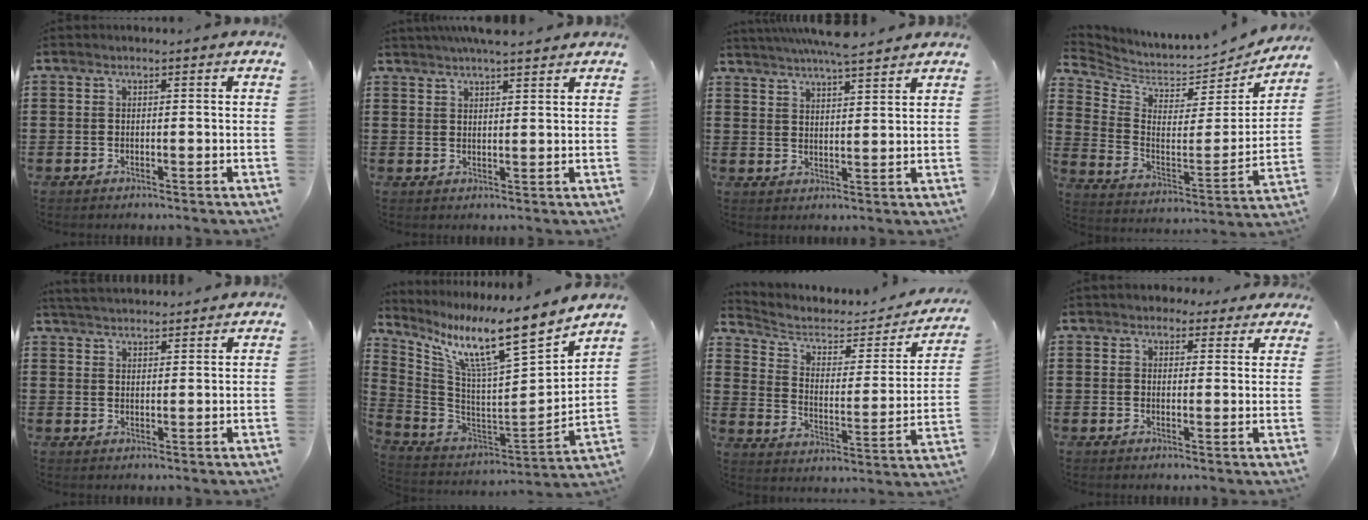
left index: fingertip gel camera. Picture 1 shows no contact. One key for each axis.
{"total": 4.1, "fx": 3.7, "fy": 0.1, "fz": 1.7, "tx": -0.043, "ty": -0.004, "tz": 0.068}
{"total": 5.4, "fx": 5.0, "fy": -0.2, "fz": 1.9, "tx": -0.050, "ty": -0.015, "tz": 0.089}
{"total": 3.7, "fx": 3.3, "fy": 1.5, "fz": 0.9, "tx": -0.043, "ty": -0.048, "tz": 0.052}
{"total": 3.3, "fx": 3.2, "fy": 0.2, "fz": 0.2, "tx": -0.014, "ty": -0.007, "tz": 0.061}
{"total": 12.2, "fx": 8.5, "fy": 0.9, "fz": 8.7, "tx": -0.182, "ty": -0.070, "tz": 0.130}
{"total": 4.8, "fx": 3.4, "fy": 2.5, "fz": 2.3, "tx": -0.067, "ty": -0.017, "tz": 0.053}
{"total": 3.0, "fx": 2.6, "fy": 1.4, "fz": 0.5, "tx": -0.011, "ty": -0.002, "tz": 0.046}